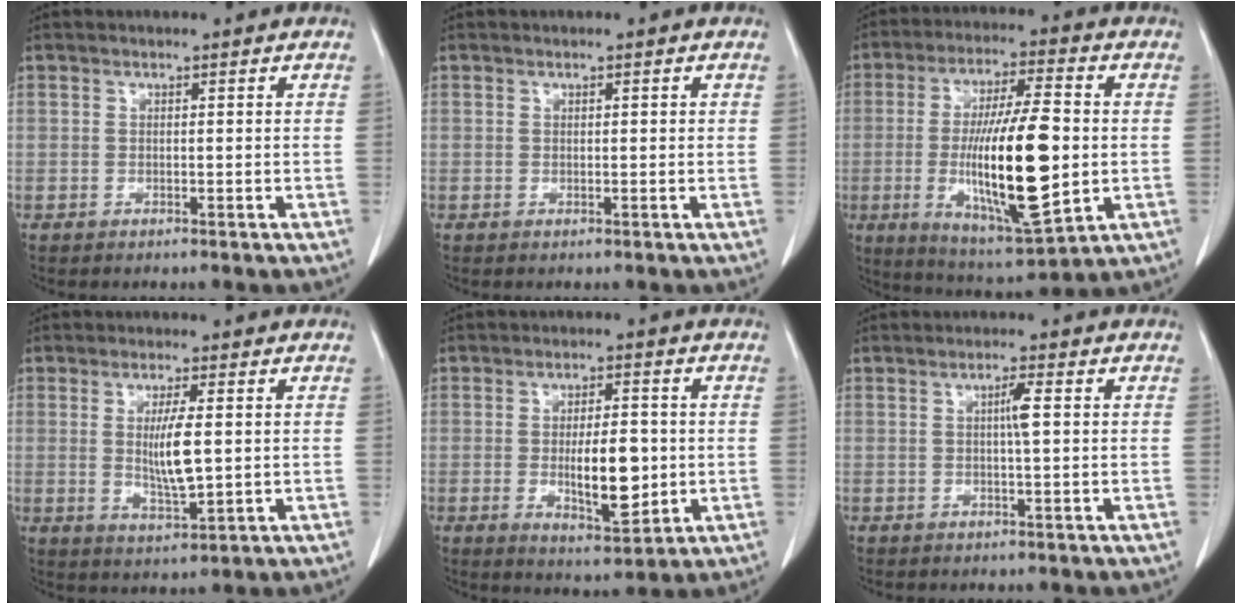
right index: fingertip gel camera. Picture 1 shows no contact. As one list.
[{"total": 0.5, "force": [0.2, 0.1, 0.5], "torque": [-0.009, 0.000, 0.003]}, {"total": 19.1, "force": [-1.9, 3.7, 18.7], "torque": [-0.341, -0.012, -0.023]}, {"total": 6.5, "force": [0.5, 1.0, 6.4], "torque": [-0.115, -0.011, 0.012]}, {"total": 9.2, "force": [-1.0, 3.0, 8.7], "torque": [-0.142, -0.009, -0.008]}, {"total": 2.5, "force": [0.4, -0.1, 2.4], "torque": [-0.039, 0.003, 0.008]}]